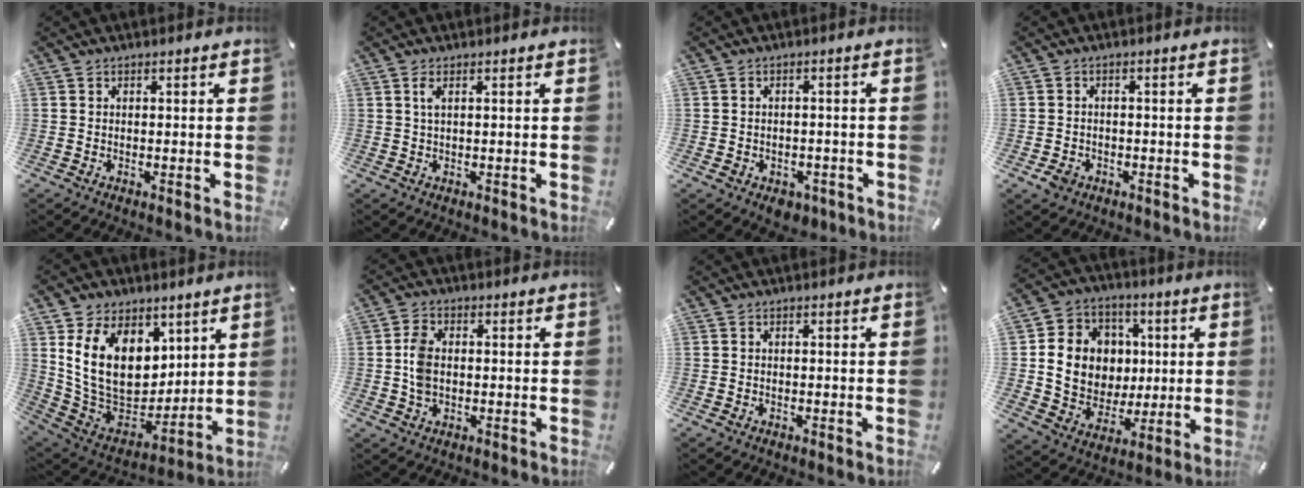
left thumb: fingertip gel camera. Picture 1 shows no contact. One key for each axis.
{"total": 1.8, "fx": 0.6, "fy": 0.4, "fz": 1.6, "tx": -0.035, "ty": 0.002, "tz": 0.009}
{"total": 3.6, "fx": -1.7, "fy": 2.9, "fz": 1.3, "tx": -0.012, "ty": 0.005, "tz": -0.031}
{"total": 3.2, "fx": -1.6, "fy": 2.5, "fz": 1.2, "tx": -0.025, "ty": 0.006, "tz": -0.031}
{"total": 18.2, "fx": 6.1, "fy": 13.7, "fz": 10.3, "tx": -0.203, "ty": -0.043, "tz": 0.119}
{"total": 5.4, "fx": 0.0, "fy": 3.8, "fz": 3.9, "tx": -0.079, "ty": 0.008, "tz": 0.000}
{"total": 0.5, "fx": -0.2, "fy": 0.5, "fz": 0.1, "tx": 0.000, "ty": 0.004, "tz": -0.006}
{"total": 14.2, "fx": 1.4, "fy": 13.1, "fz": 5.4, "tx": -0.093, "ty": 0.008, "tz": 0.041}